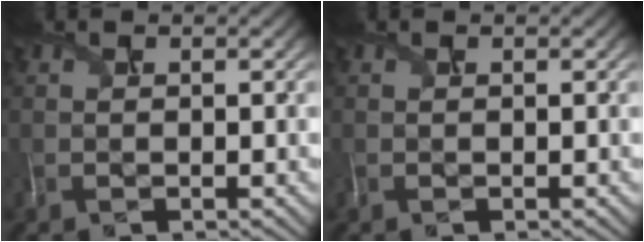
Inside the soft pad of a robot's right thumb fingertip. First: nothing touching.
{"total": 0.0}